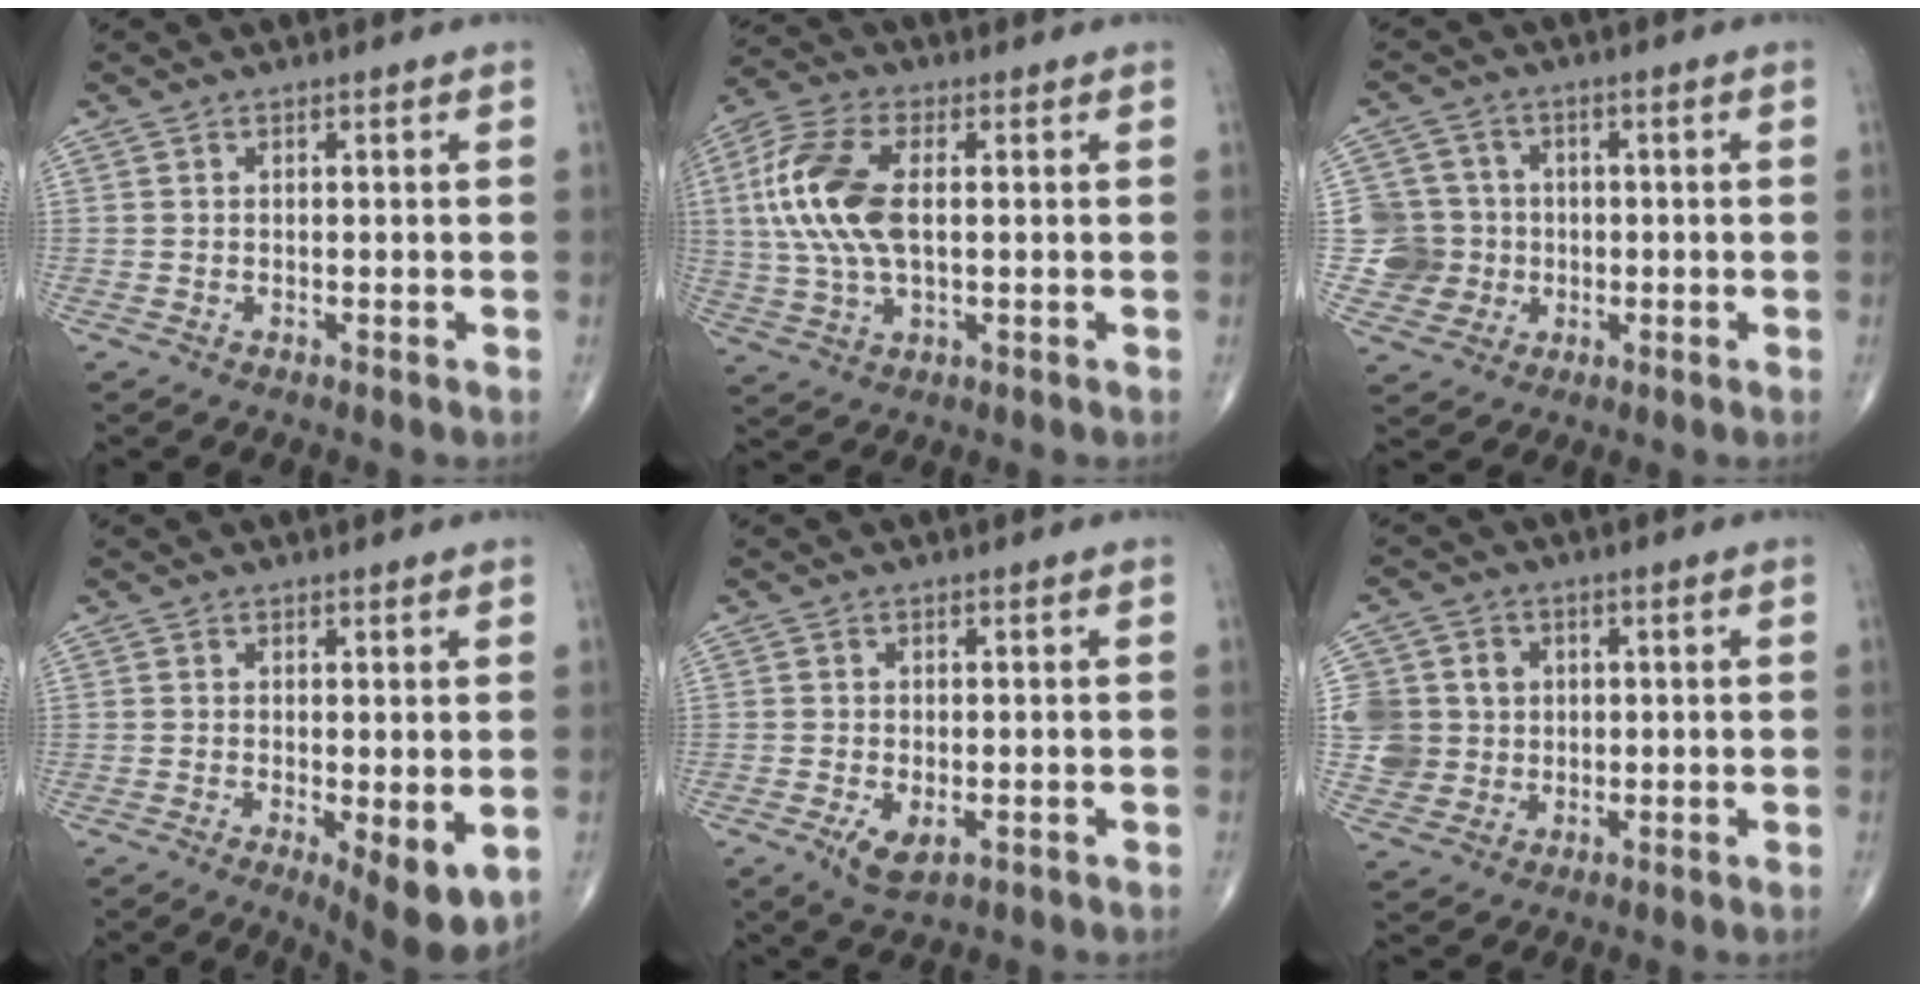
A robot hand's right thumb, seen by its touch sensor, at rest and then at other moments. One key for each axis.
{"total": 14.1, "fx": 1.6, "fy": 7.2, "fz": 12.1, "tx": -0.273, "ty": 0.012, "tz": 0.029}
{"total": 7.9, "fx": -0.7, "fy": 7.8, "fz": 0.6, "tx": 0.018, "ty": 0.015, "tz": -0.013}
{"total": 7.4, "fx": -1.5, "fy": 2.4, "fz": 6.8, "tx": -0.098, "ty": -0.024, "tz": -0.019}
{"total": 4.3, "fx": -1.4, "fy": 2.2, "fz": 3.4, "tx": -0.061, "ty": -0.010, "tz": -0.019}
{"total": 9.8, "fx": 0.9, "fy": 9.5, "fz": 2.5, "tx": -0.027, "ty": 0.014, "tz": 0.024}